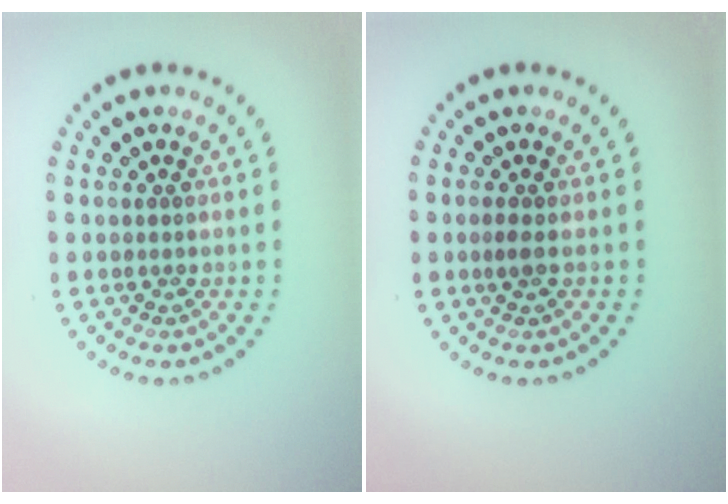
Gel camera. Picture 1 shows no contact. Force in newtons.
{"total": 0.8, "press": 0.7, "slide": 0.4}